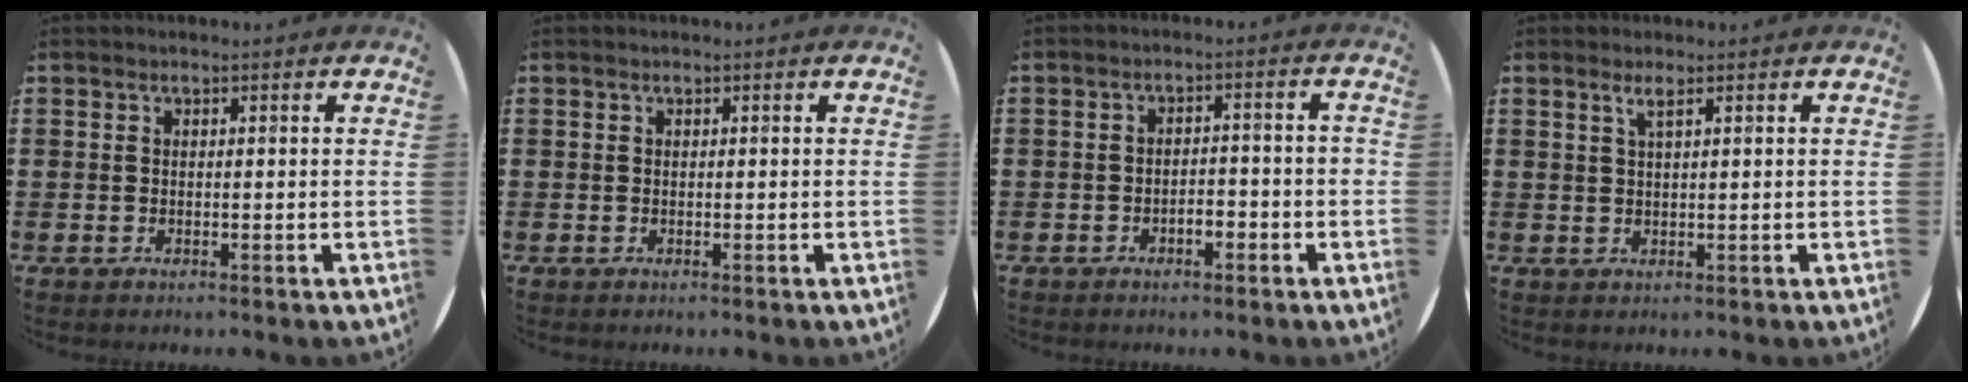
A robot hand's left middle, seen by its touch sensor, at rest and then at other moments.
{"total": 0.0}
{"total": 2.3, "force": [-1.4, 1.0, 1.5], "torque": [-0.029, 0.004, -0.029]}
{"total": 1.4, "force": [0.7, 0.0, 1.2], "torque": [-0.024, 0.001, 0.012]}